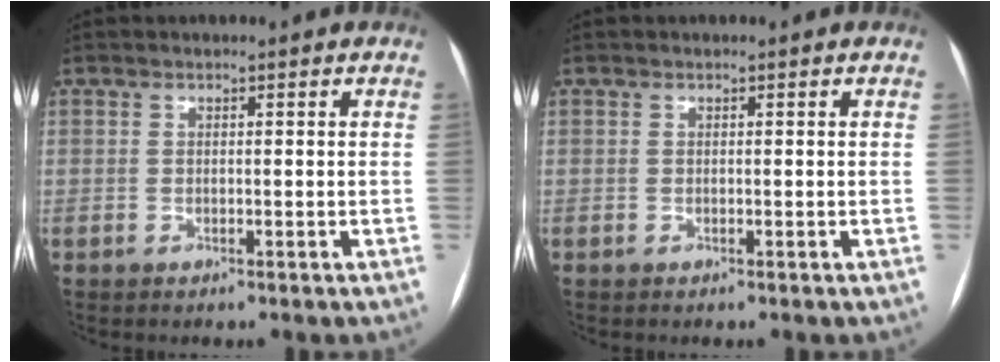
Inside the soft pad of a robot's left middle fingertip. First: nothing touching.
{"total": 0.0}